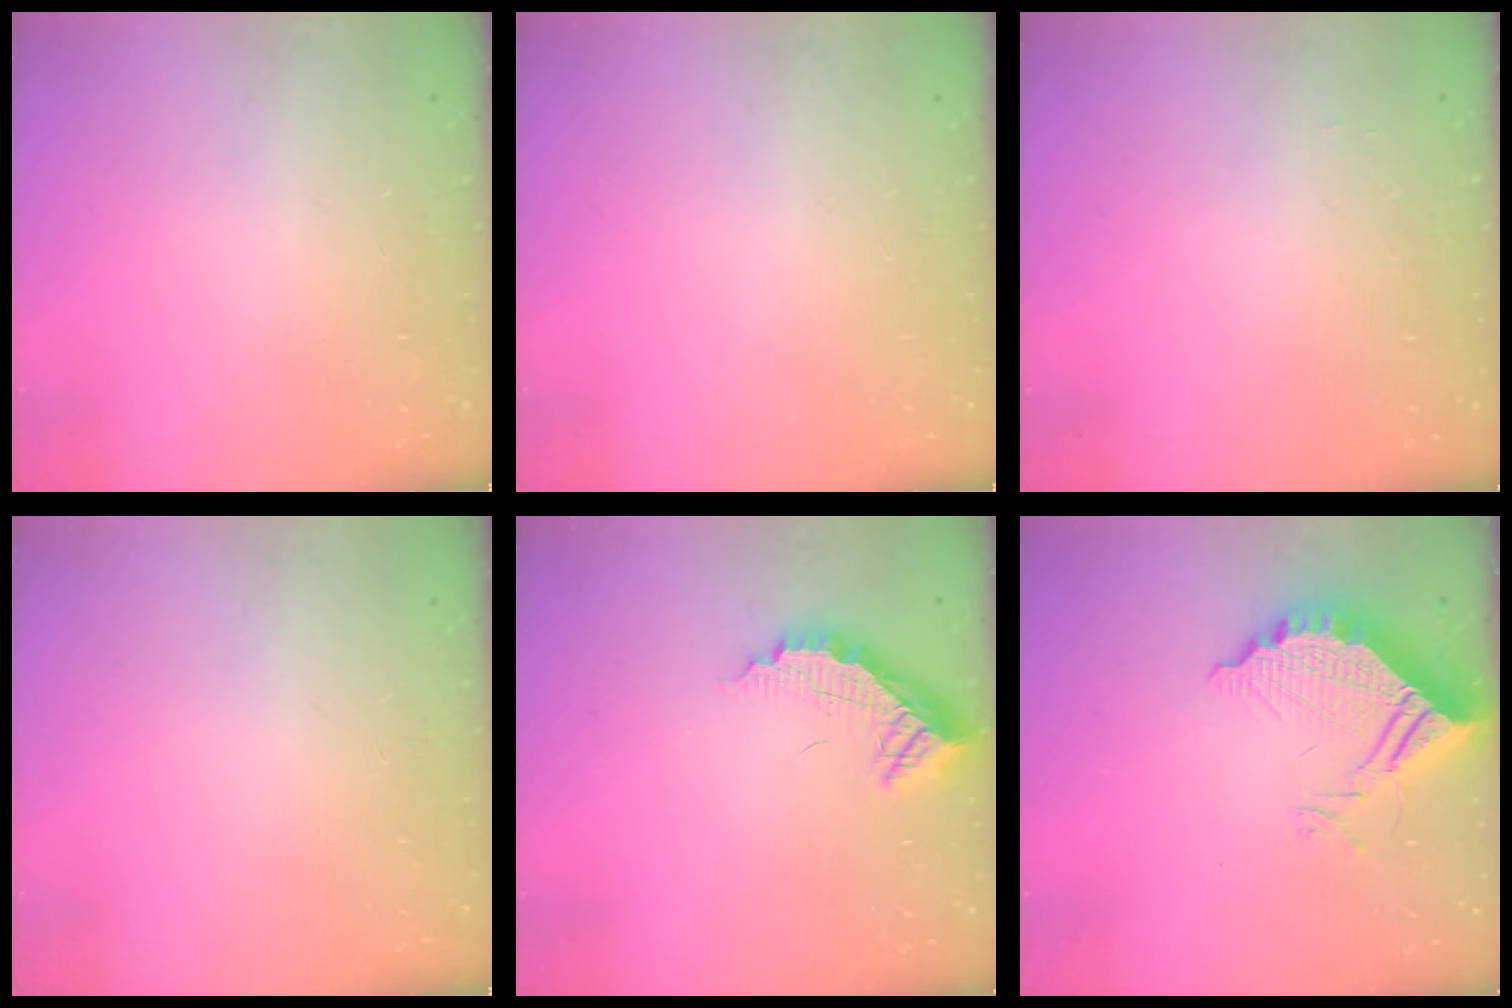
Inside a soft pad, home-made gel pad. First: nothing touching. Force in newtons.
{"total": 0.0}
{"total": 5.9, "press": 5.9, "slide": 0.3}
{"total": 0.0}
{"total": 11.3, "press": 11.3, "slide": 1.1}
{"total": 13.6, "press": 13.6, "slide": 1.1}